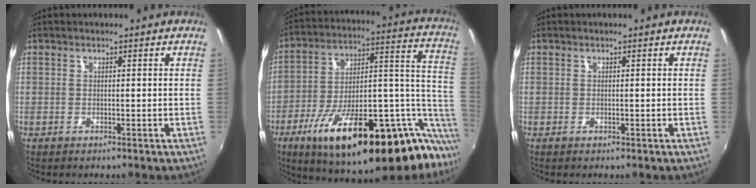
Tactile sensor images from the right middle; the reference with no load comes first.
{"total": 33.5, "force": [-20.3, 9.3, 25.0], "torque": [-0.339, -0.011, -0.309]}
{"total": 0.0}